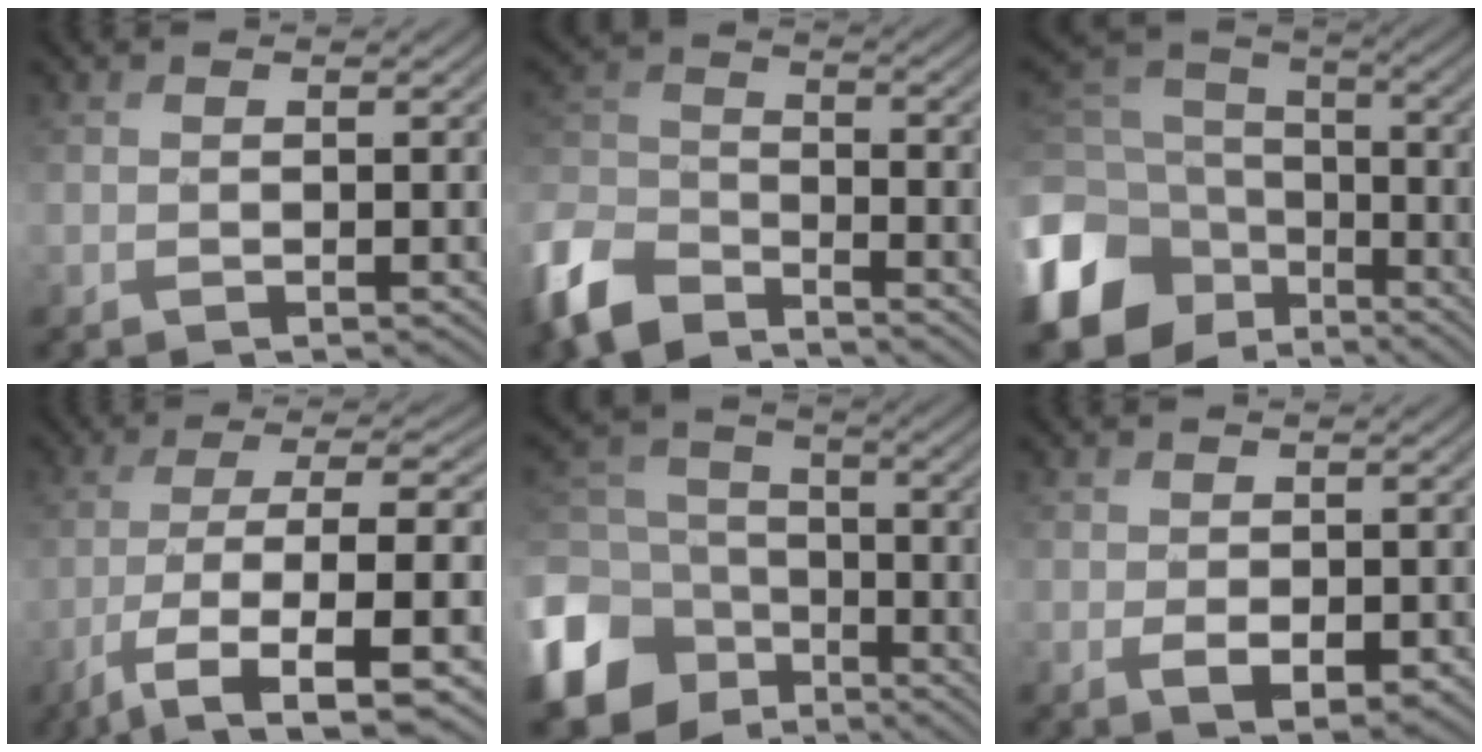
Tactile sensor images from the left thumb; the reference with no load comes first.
{"total": 9.5, "force": [-7.5, 4.1, 4.0], "torque": [-0.110, -0.012, -0.171]}
{"total": 15.6, "force": [-6.7, 11.9, 7.6], "torque": [-0.254, -0.041, -0.109]}
{"total": 12.4, "force": [-3.1, 4.6, 11.1], "torque": [-0.211, -0.019, -0.037]}
{"total": 14.2, "force": [-7.1, 10.8, 5.9], "torque": [-0.210, -0.033, -0.132]}
{"total": 3.4, "force": [-0.9, 2.2, 2.4], "torque": [-0.042, -0.012, -0.009]}